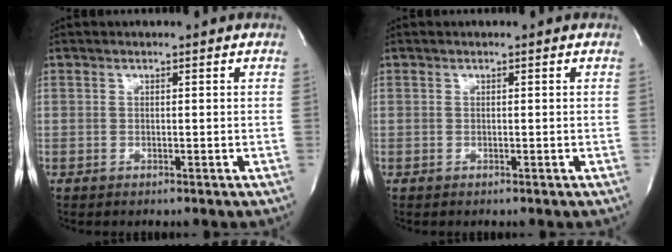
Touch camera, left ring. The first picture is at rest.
{"total": 0.0}